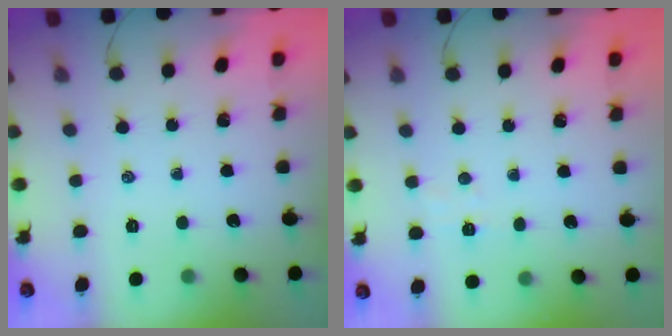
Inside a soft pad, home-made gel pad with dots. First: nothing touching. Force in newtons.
{"total": 3.0, "press": 2.9, "slide": 0.8}